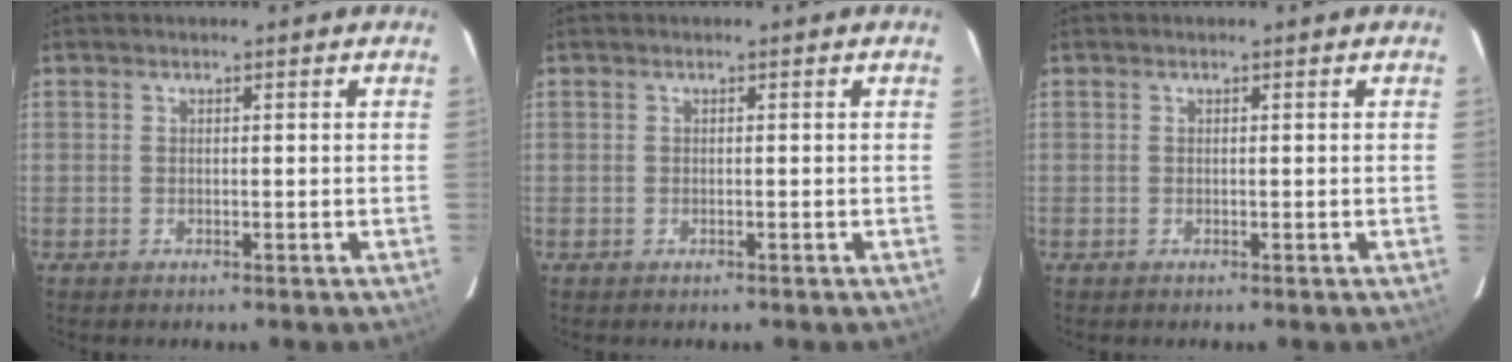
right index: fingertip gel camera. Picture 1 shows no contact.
{"total": 0.0}
{"total": 0.0}